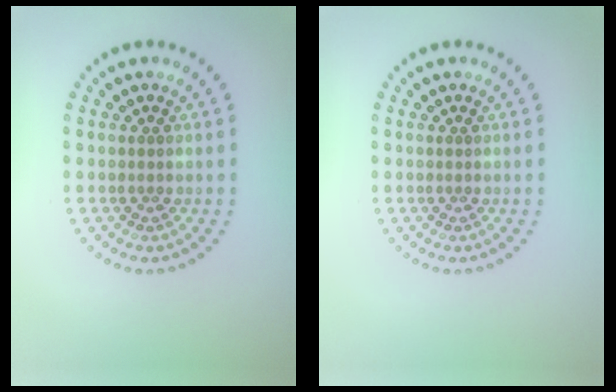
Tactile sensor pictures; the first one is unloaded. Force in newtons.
{"total": 0.0}